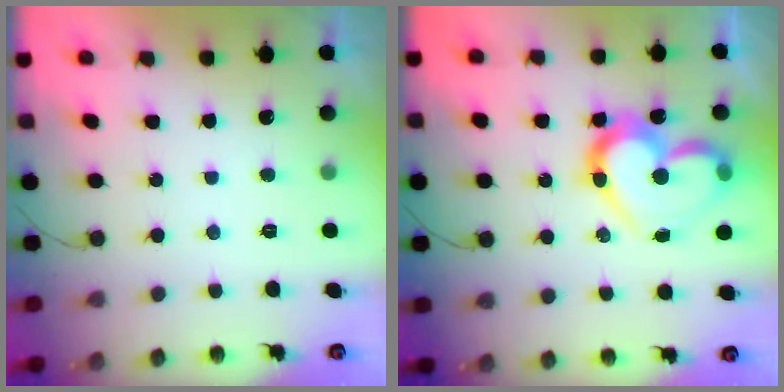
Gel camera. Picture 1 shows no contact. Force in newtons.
{"total": 16.6, "press": 16.4, "slide": 2.1}